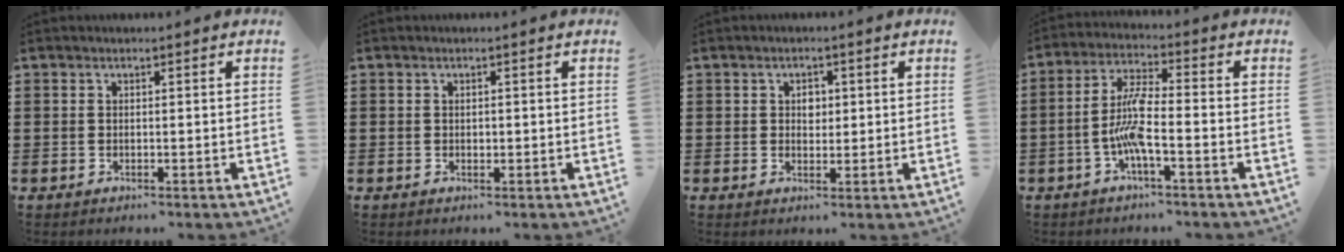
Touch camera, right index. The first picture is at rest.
{"total": 0.6, "force": [0.0, 0.4, 0.5], "torque": [-0.011, 0.000, 0.000]}
{"total": 2.0, "force": [0.5, 1.4, 1.3], "torque": [-0.019, 0.006, 0.005]}
{"total": 7.3, "force": [-2.3, 1.6, 6.7], "torque": [-0.158, -0.010, -0.052]}